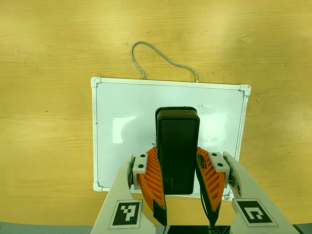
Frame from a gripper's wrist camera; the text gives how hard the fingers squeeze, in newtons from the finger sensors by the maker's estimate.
{"total": 9.6, "left": 8.0, "right": 11.1}